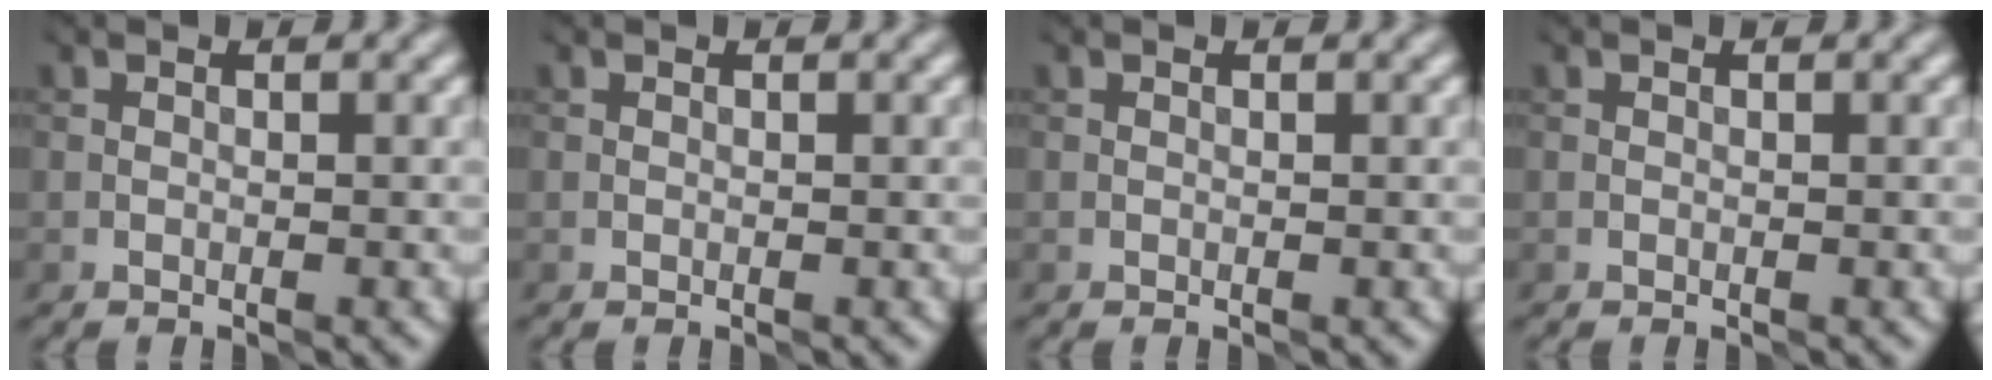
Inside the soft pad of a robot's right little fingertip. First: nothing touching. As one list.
[{"total": 0.0}, {"total": 0.0}, {"total": 0.0}]